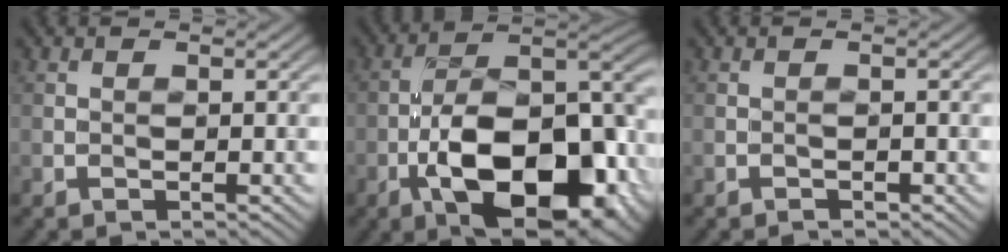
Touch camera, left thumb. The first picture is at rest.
{"total": 16.8, "force": [-7.1, 7.9, 13.0], "torque": [-0.183, -0.015, -0.120]}
{"total": 0.7, "force": [-0.6, 0.3, 0.1], "torque": [-0.001, -0.002, -0.009]}